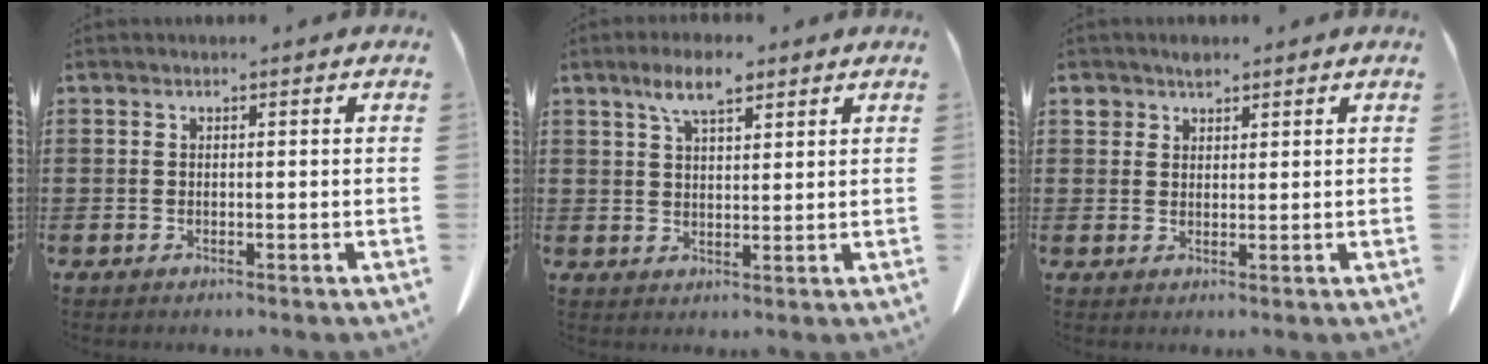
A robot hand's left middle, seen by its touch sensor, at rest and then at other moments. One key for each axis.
{"total": 6.1, "fx": 4.0, "fy": 1.7, "fz": 4.3, "tx": -0.092, "ty": -0.001, "tz": 0.071}
{"total": 2.5, "fx": 2.0, "fy": 1.3, "fz": 0.7, "tx": -0.019, "ty": 0.002, "tz": 0.041}